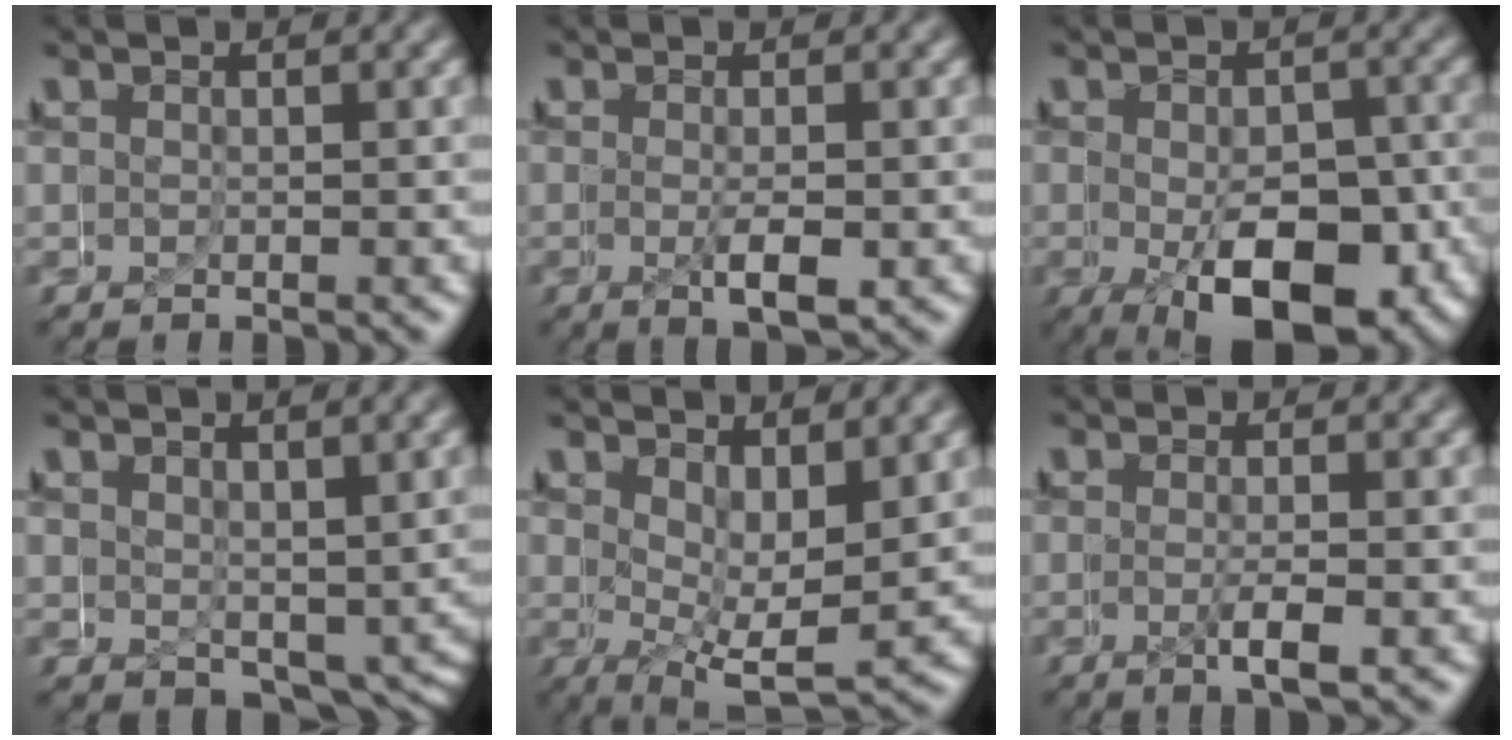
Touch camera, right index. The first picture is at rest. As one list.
[{"total": 2.3, "force": [-0.7, 0.5, 2.1], "torque": [-0.028, -0.013, -0.006]}, {"total": 6.9, "force": [-3.1, 2.9, 5.4], "torque": [-0.077, -0.029, -0.037]}, {"total": 2.4, "force": [-1.4, 1.5, 1.3], "torque": [-0.023, -0.026, -0.006]}, {"total": 5.6, "force": [-1.5, 3.2, 4.3], "torque": [-0.066, -0.034, -0.016]}, {"total": 1.6, "force": [-0.8, -0.1, 1.4], "torque": [-0.016, -0.005, -0.014]}]